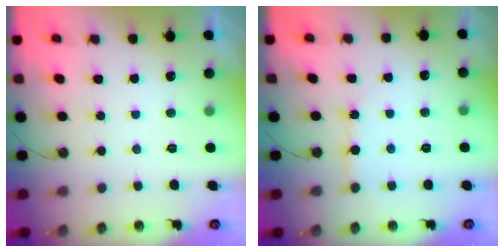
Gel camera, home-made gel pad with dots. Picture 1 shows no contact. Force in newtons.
{"total": 4.1, "press": 4.1, "slide": 0.2}